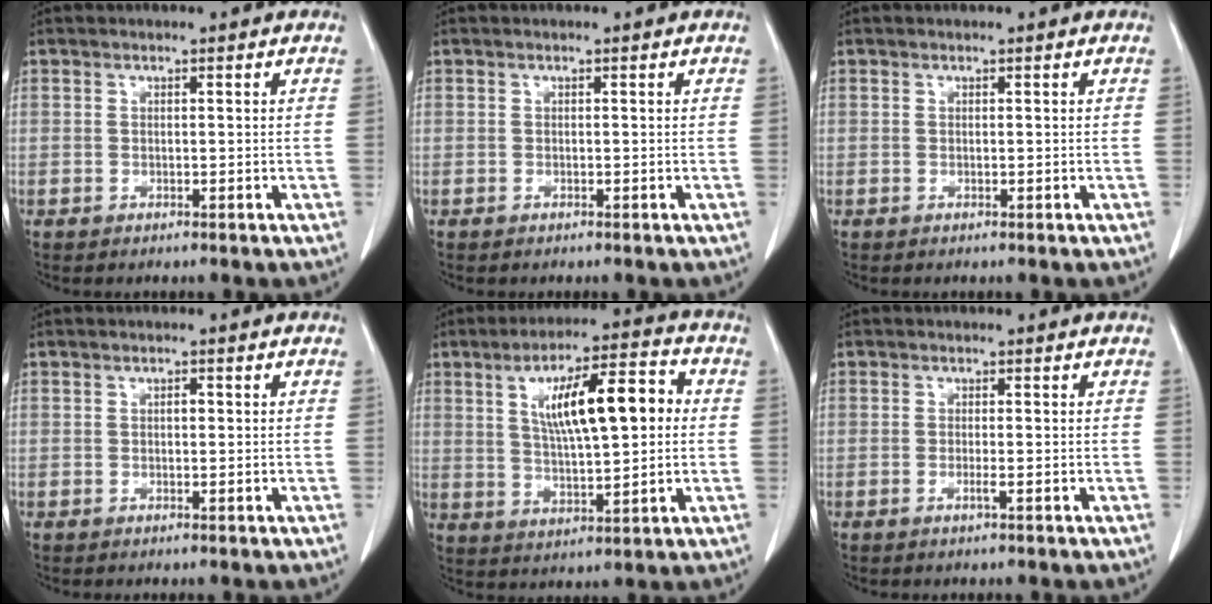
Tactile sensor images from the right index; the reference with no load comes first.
{"total": 0.0}
{"total": 0.0}
{"total": 1.4, "force": [0.1, 0.7, 1.1], "torque": [-0.023, 0.002, 0.001]}
{"total": 14.2, "force": [2.8, 3.9, 13.4], "torque": [-0.224, 0.026, 0.048]}
{"total": 1.5, "force": [-0.6, 0.3, 1.4], "torque": [-0.028, -0.001, -0.010]}